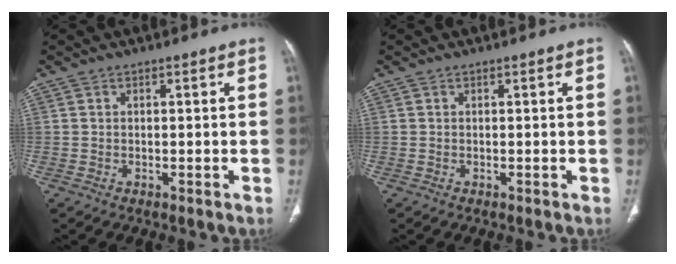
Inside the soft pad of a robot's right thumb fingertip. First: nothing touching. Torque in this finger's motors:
{"motor_torque": [-0.01, -0.13, 0.26, -0.05, -0.03]}